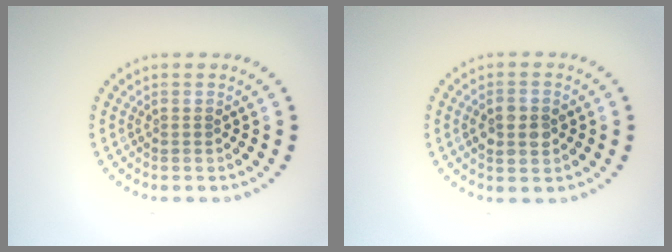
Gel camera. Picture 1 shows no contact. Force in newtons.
{"total": 2.8, "press": 2.8, "slide": 0.1}